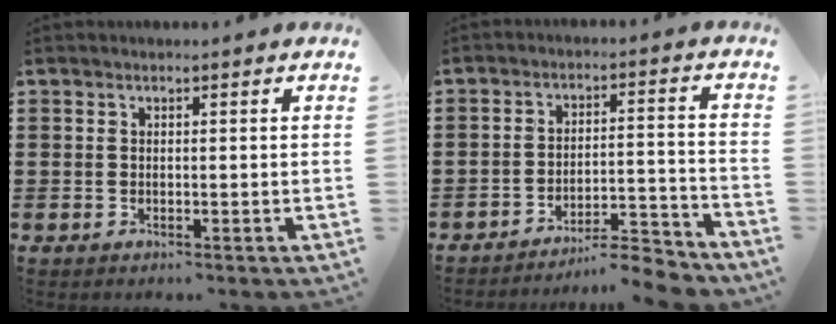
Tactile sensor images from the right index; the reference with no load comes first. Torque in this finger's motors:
{"motor_torque": [0.37, -0.25, -0.23, -0.04]}